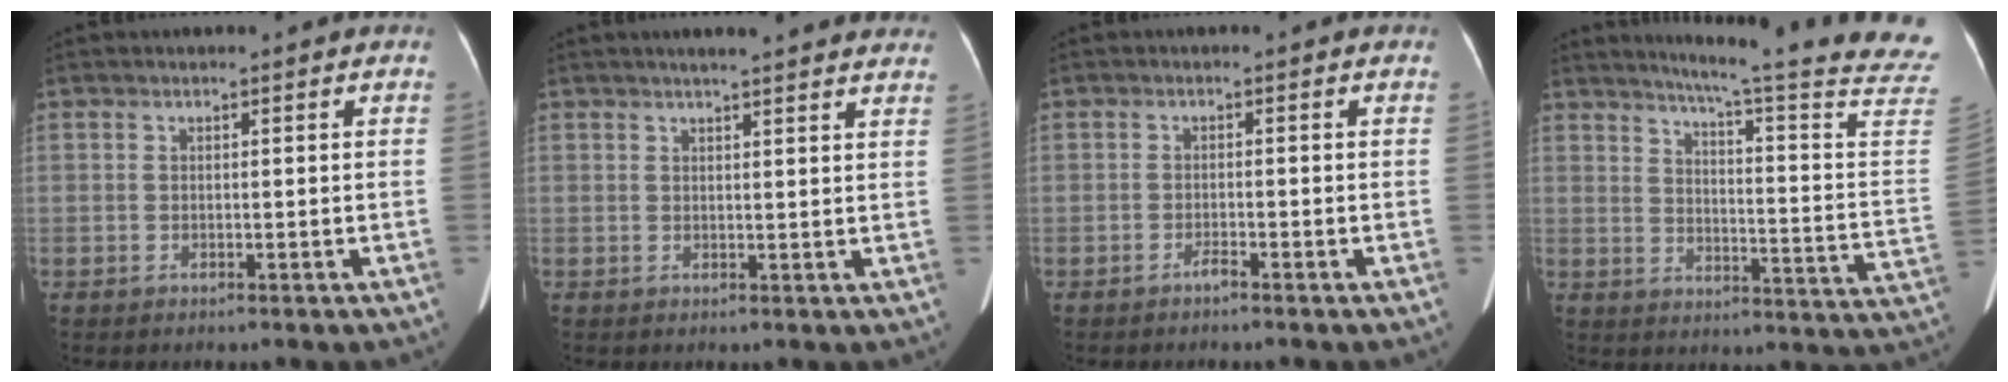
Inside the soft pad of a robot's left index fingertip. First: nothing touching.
{"total": 12.9, "force": [11.5, 1.3, 5.7], "torque": [-0.066, 0.021, 0.126]}
{"total": 0.9, "force": [-0.8, 0.0, 0.5], "torque": [-0.011, 0.000, -0.013]}
{"total": 25.4, "force": [22.7, -1.6, 11.4], "torque": [-0.161, -0.125, 0.265]}